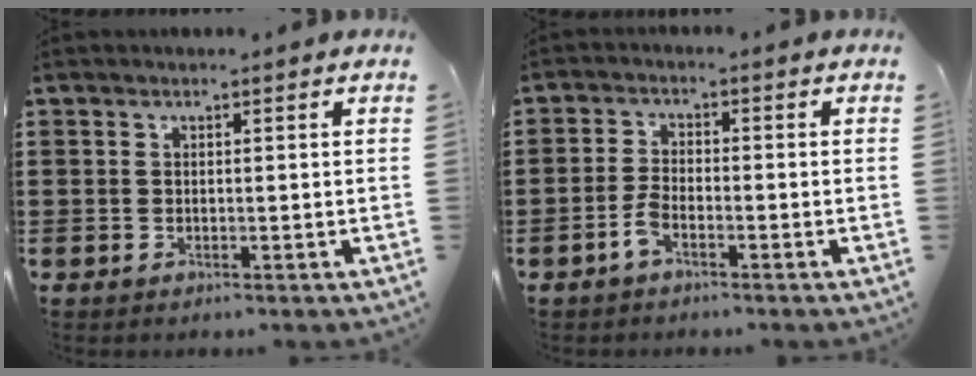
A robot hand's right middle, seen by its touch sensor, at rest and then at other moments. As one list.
[{"total": 3.1, "force": [-1.9, 1.0, 2.2], "torque": [-0.052, 0.000, -0.040]}]